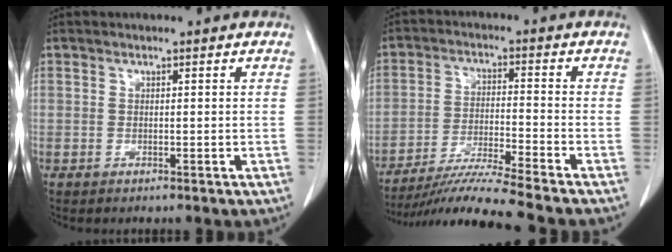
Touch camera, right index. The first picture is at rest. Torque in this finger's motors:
{"motor_torque": [1.05, -1.09, 0.29, 0.14]}